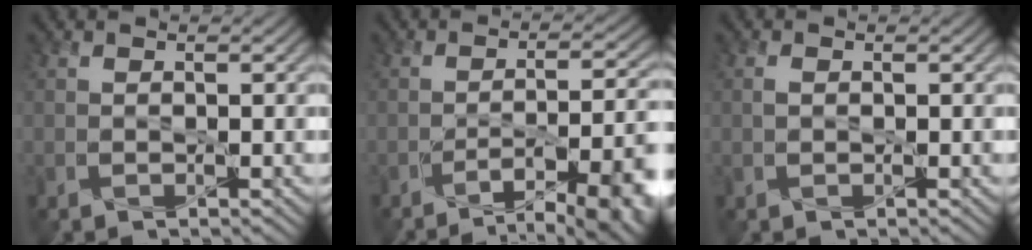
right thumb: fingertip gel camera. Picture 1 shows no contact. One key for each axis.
{"total": 11.5, "fx": -7.1, "fy": 3.2, "fz": 8.4, "tx": -0.105, "ty": 0.006, "tz": -0.094}
{"total": 0.7, "fx": 0.0, "fy": 0.5, "fz": 0.5, "tx": -0.013, "ty": 0.001, "tz": 0.000}